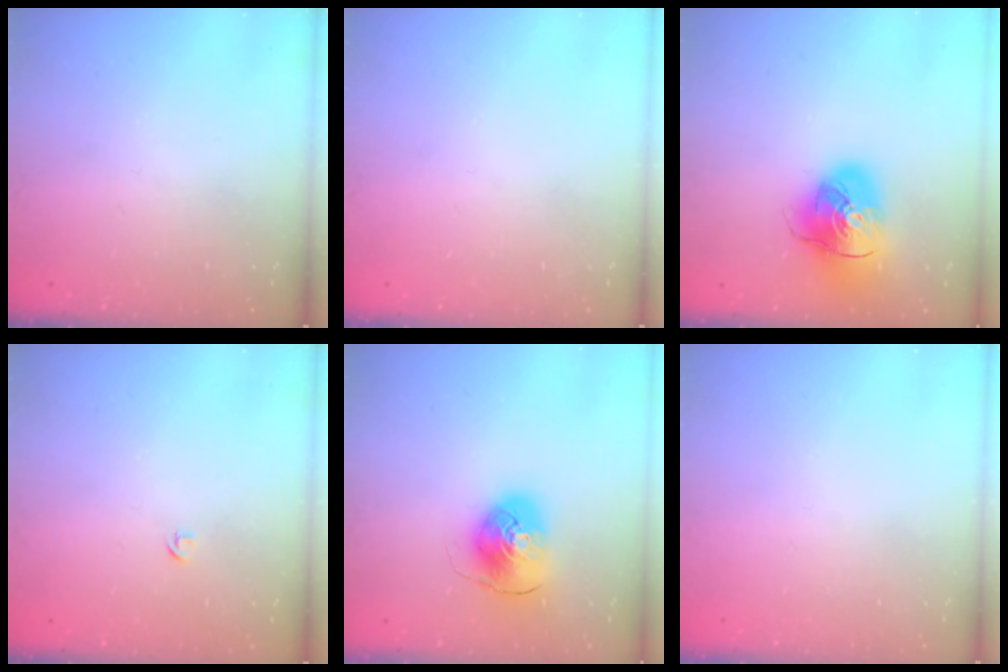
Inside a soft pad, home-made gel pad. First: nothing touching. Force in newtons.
{"total": 0.0}
{"total": 16.3, "press": 16.1, "slide": 2.4}
{"total": 2.7, "press": 2.6, "slide": 0.6}
{"total": 9.7, "press": 9.6, "slide": 1.3}
{"total": 0.0}